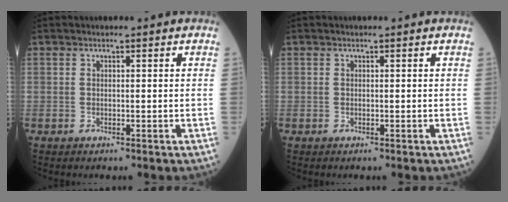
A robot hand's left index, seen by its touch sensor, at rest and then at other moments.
{"total": 0.0}